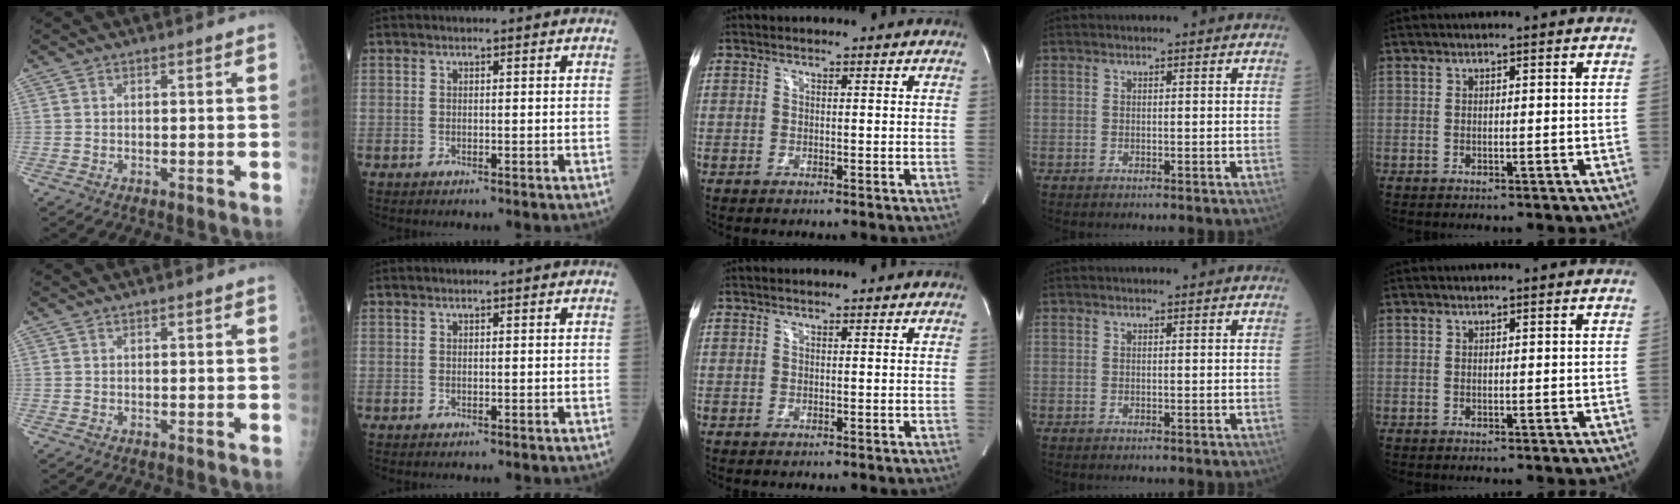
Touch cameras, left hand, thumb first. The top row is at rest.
{}